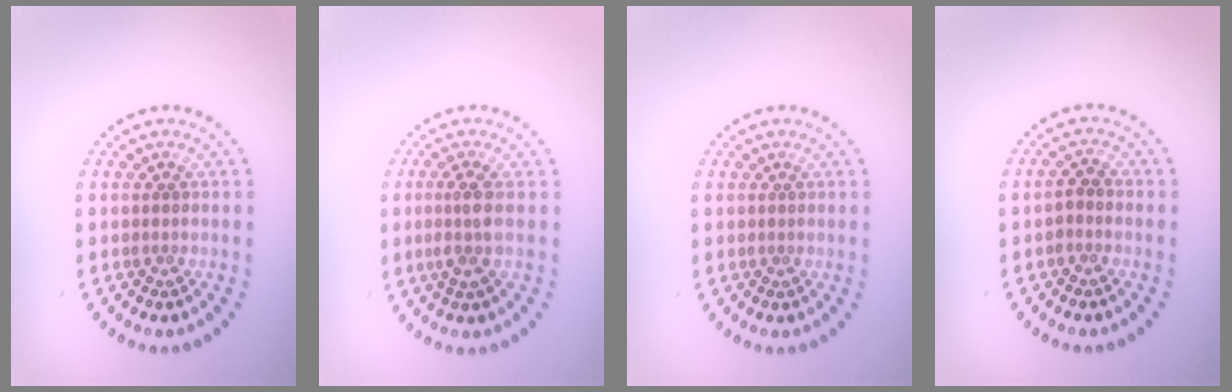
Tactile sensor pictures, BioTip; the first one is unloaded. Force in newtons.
{"total": 2.2, "press": 1.8, "slide": 1.1}
{"total": 0.0}
{"total": 1.1, "press": 1.0, "slide": 0.5}